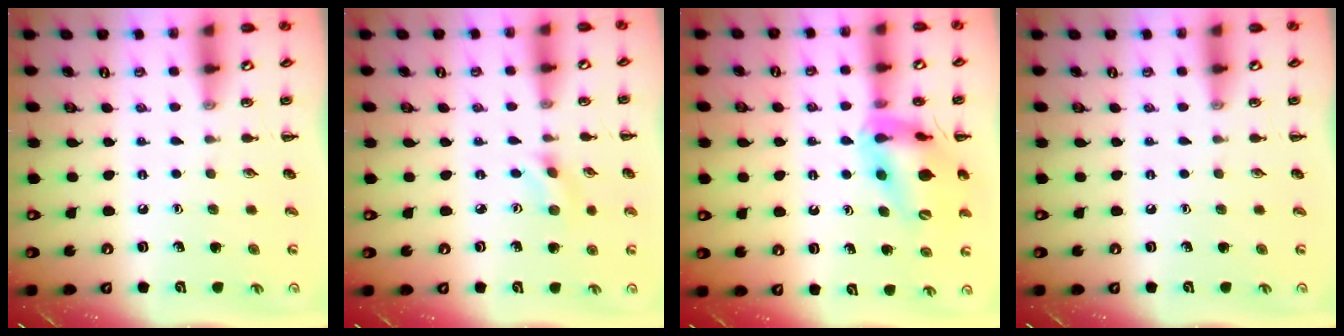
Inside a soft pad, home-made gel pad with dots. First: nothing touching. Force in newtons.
{"total": 1.9, "press": 1.7, "slide": 0.8}
{"total": 17.4, "press": 17.0, "slide": 4.0}
{"total": 0.0}